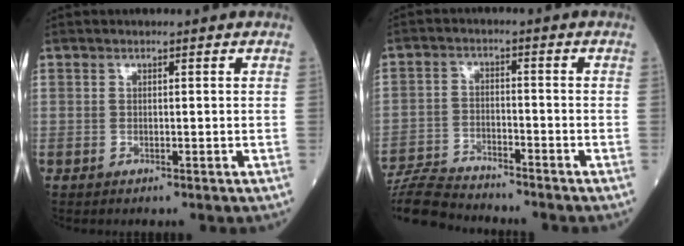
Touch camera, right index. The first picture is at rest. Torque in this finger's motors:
{"motor_torque": [-1.94, -0.20, -1.05, -0.21]}